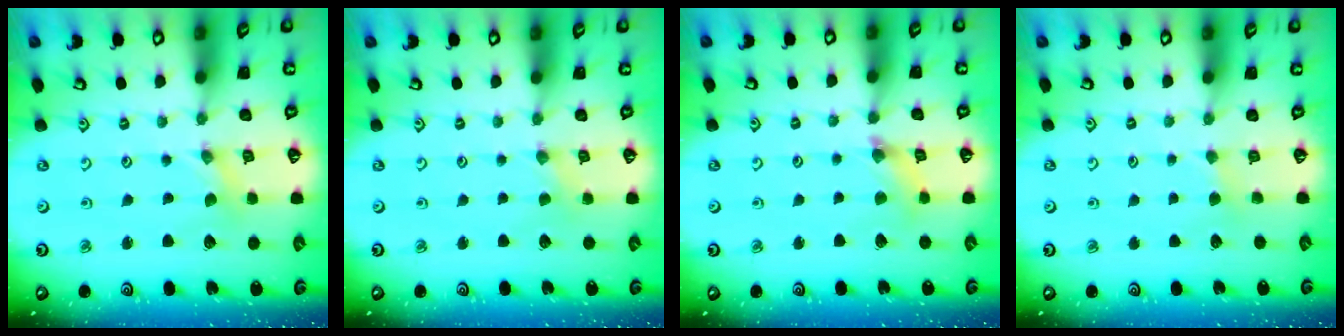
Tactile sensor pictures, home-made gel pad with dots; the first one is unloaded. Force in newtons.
{"total": 1.0, "press": 0.9, "slide": 0.2}
{"total": 4.3, "press": 4.3, "slide": 0.4}
{"total": 2.3, "press": 2.3, "slide": 0.3}